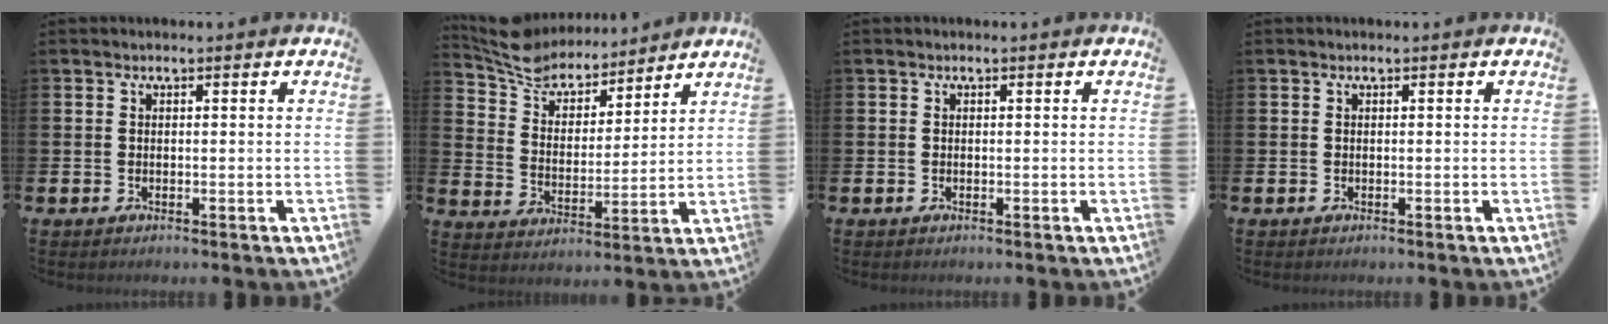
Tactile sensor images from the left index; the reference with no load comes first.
{"total": 8.1, "force": [7.6, 2.6, 1.2], "torque": [-0.064, -0.045, 0.137]}
{"total": 0.0}
{"total": 0.0}